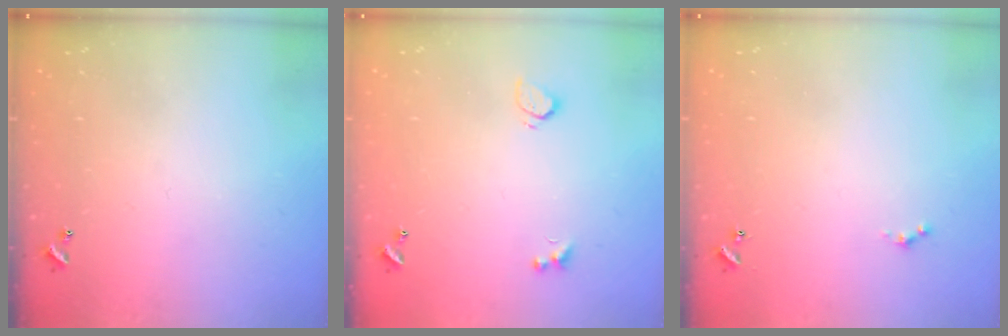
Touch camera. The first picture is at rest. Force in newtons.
{"total": 2.1, "press": 1.8, "slide": 1.2}
{"total": 0.0}